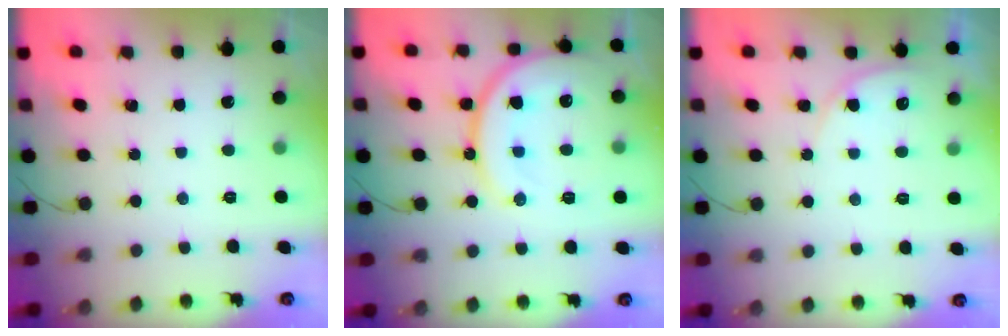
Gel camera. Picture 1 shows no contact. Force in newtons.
{"total": 18.5, "press": 18.1, "slide": 3.7}
{"total": 4.9, "press": 4.9, "slide": 0.4}